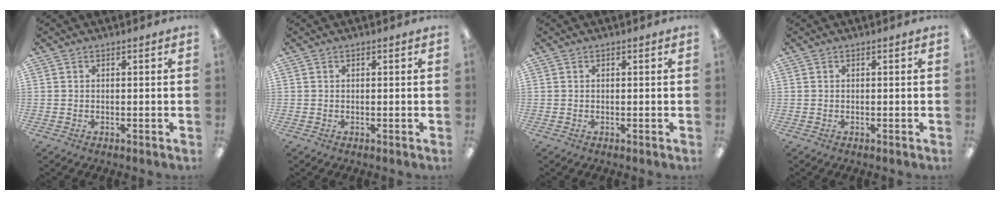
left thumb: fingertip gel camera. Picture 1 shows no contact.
{"total": 0.0}
{"total": 0.0}
{"total": 0.0}